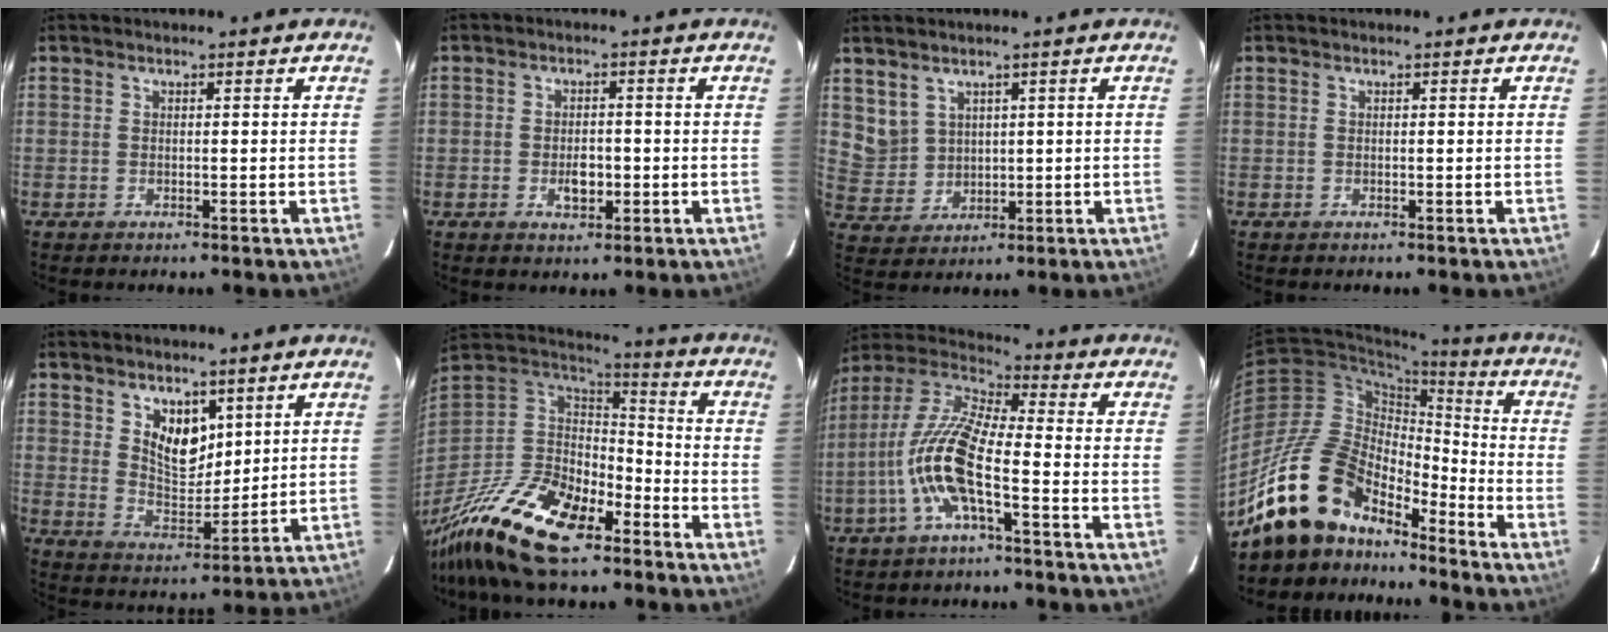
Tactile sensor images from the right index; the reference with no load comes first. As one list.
[{"total": 3.7, "force": [-1.0, 2.5, 2.5], "torque": [-0.043, 0.000, -0.012]}, {"total": 5.9, "force": [3.6, 4.5, 1.2], "torque": [-0.018, 0.008, 0.093]}, {"total": 0.0}, {"total": 8.2, "force": [4.0, 5.0, 5.2], "torque": [-0.079, -0.003, 0.082]}, {"total": 22.1, "force": [-15.4, 8.8, 13.2], "torque": [-0.282, -0.026, -0.281]}, {"total": 12.9, "force": [-4.5, 2.8, 11.8], "torque": [-0.245, 0.003, -0.096]}, {"total": 17.9, "force": [-14.3, 8.1, 7.2], "torque": [-0.143, 0.014, -0.254]}]